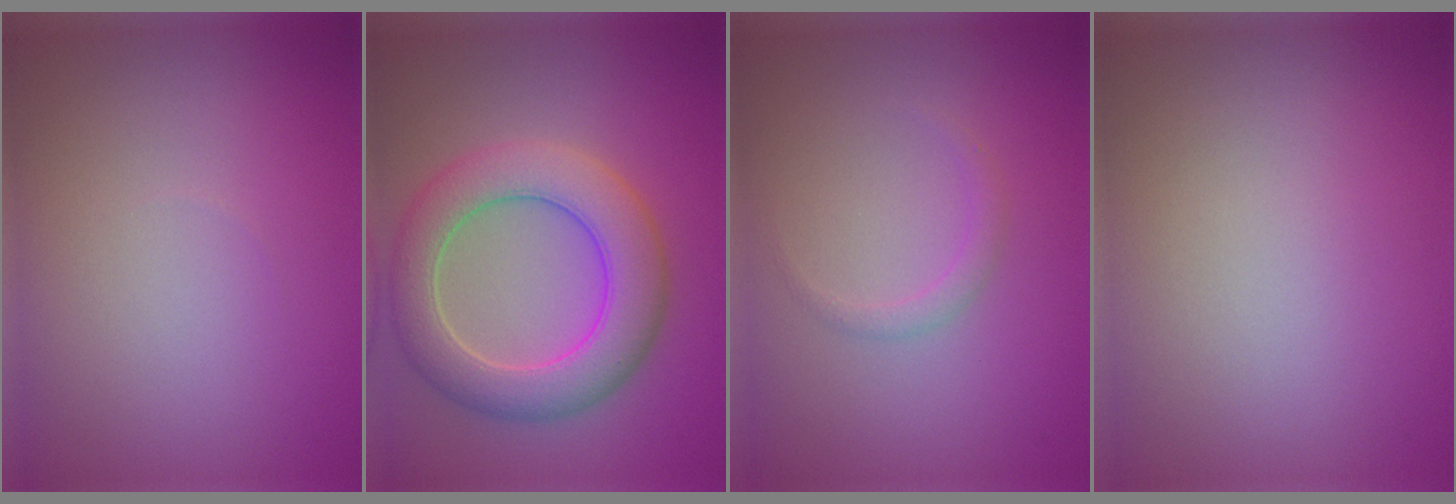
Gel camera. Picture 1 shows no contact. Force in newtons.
{"total": 6.7, "press": 6.7, "slide": 0.5}
{"total": 1.0, "press": 1.0, "slide": 0.0}
{"total": 0.0}